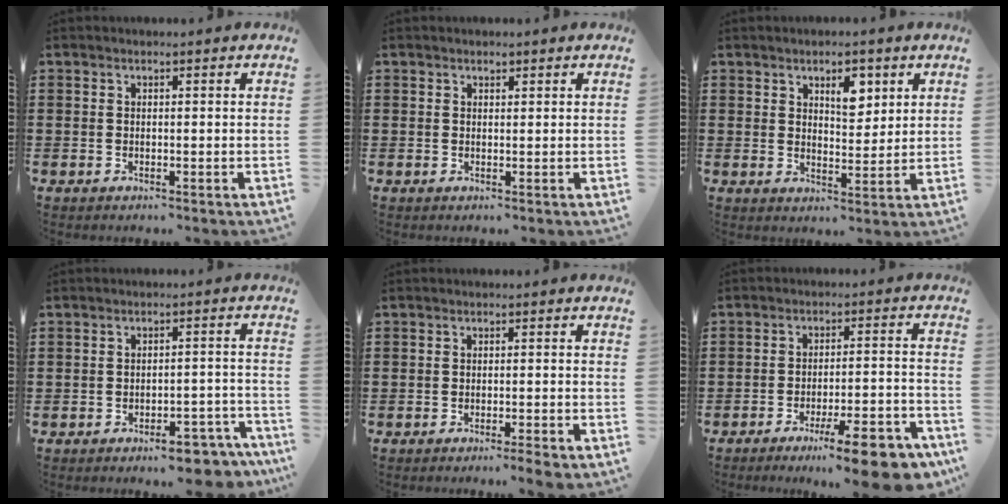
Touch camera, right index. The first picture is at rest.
{"total": 0.8, "force": [0.6, 0.5, 0.3], "torque": [-0.006, 0.002, 0.012]}
{"total": 5.2, "force": [2.7, 2.7, 3.6], "torque": [-0.048, -0.001, 0.038]}
{"total": 5.3, "force": [-4.9, 1.1, 1.8], "torque": [-0.023, 0.007, -0.092]}
{"total": 1.5, "force": [-1.2, -0.1, 1.0], "torque": [-0.016, -0.003, -0.022]}
{"total": 9.9, "force": [-7.1, 1.1, 6.8], "torque": [-0.097, 0.011, -0.126]}